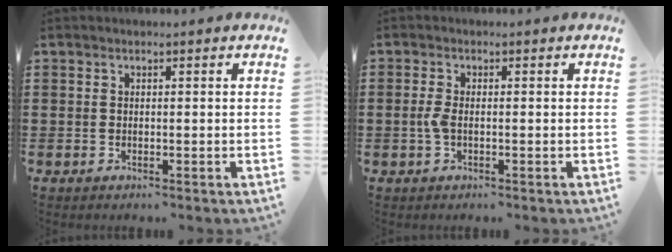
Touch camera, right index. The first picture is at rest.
{"total": 2.2, "force": [-0.6, 0.7, 2.0], "torque": [-0.058, -0.008, -0.018]}